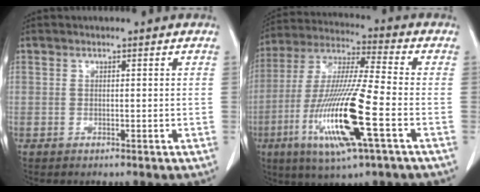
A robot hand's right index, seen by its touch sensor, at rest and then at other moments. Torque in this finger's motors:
{"motor_torque": [2.14, 0.00, 1.05, 0.21]}